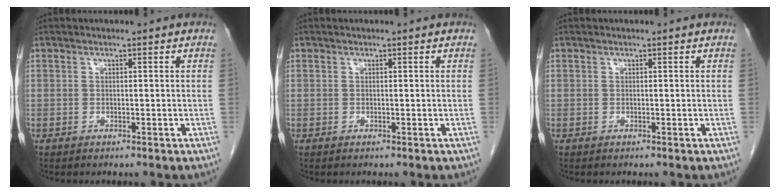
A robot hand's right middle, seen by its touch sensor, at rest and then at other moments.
{"total": 0.0}
{"total": 0.0}